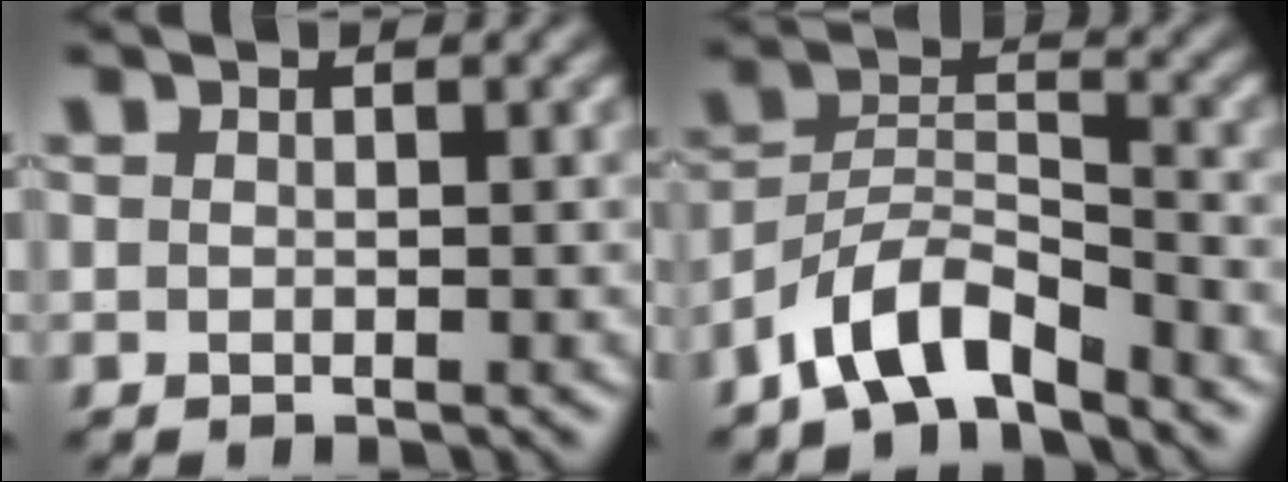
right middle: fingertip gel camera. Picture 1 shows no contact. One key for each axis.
{"total": 5.8, "fx": -4.5, "fy": 2.1, "fz": 3.1, "tx": -0.050, "ty": 0.005, "tz": -0.091}